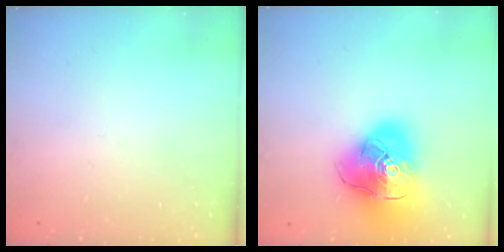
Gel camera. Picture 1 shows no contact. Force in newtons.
{"total": 22.5, "press": 22.3, "slide": 3.4}